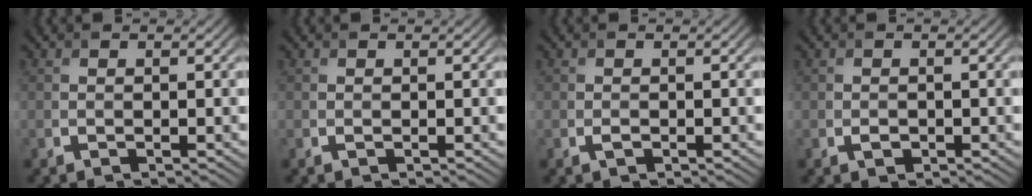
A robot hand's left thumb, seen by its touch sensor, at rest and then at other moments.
{"total": 0.0}
{"total": 0.7, "force": [-0.3, 0.4, 0.5], "torque": [-0.011, -0.002, -0.005]}
{"total": 0.9, "force": [-0.4, 0.6, 0.5], "torque": [-0.007, -0.004, -0.007]}